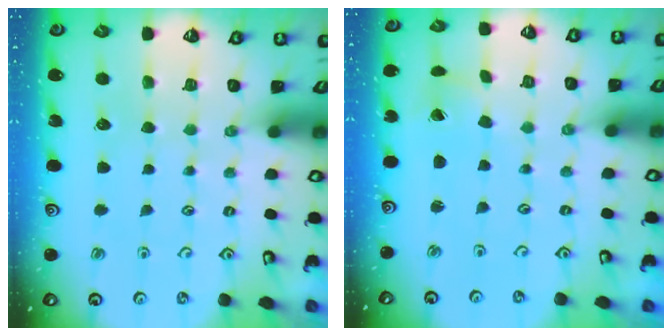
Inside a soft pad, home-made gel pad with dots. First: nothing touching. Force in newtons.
{"total": 1.6, "press": 1.6, "slide": 0.3}